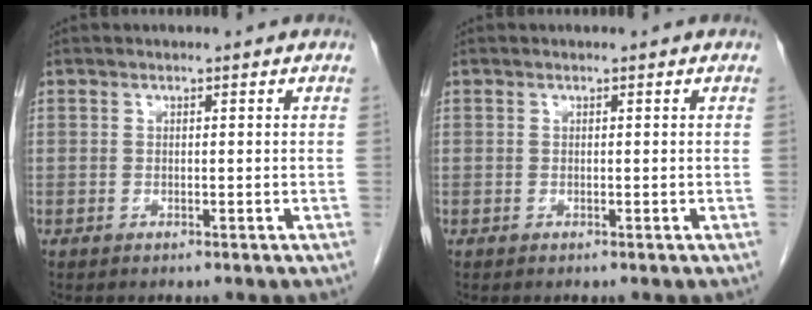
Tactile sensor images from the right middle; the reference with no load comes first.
{"total": 0.0}